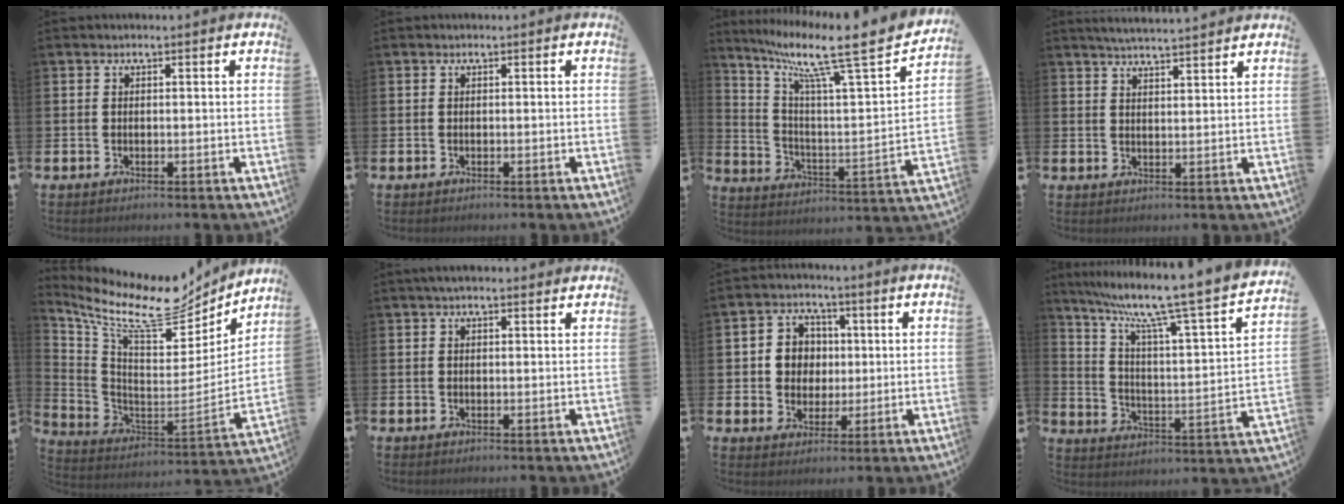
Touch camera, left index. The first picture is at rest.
{"total": 0.0}
{"total": 10.4, "force": [7.9, 1.3, 6.7], "torque": [-0.152, -0.059, 0.118]}
{"total": 4.0, "force": [3.9, -0.4, 0.5], "torque": [-0.017, -0.021, 0.070]}
{"total": 12.4, "force": [9.7, 4.1, 6.6], "torque": [-0.154, -0.068, 0.160]}
{"total": 1.8, "force": [1.4, 0.5, 0.9], "torque": [-0.011, 0.003, 0.022]}
{"total": 5.3, "force": [1.4, 4.9, 1.4], "torque": [-0.037, 0.009, 0.020]}
{"total": 9.2, "force": [7.0, 0.6, 6.0], "torque": [-0.128, -0.059, 0.105]}